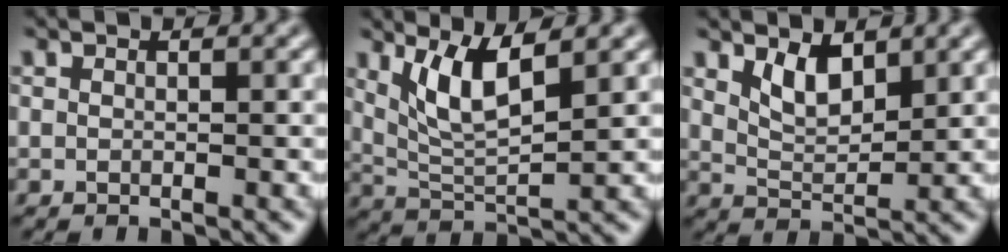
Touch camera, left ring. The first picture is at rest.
{"total": 4.7, "force": [2.2, 1.2, 3.9], "torque": [-0.084, -0.008, 0.049]}
{"total": 3.1, "force": [1.9, 1.3, 2.1], "torque": [-0.041, -0.009, 0.039]}